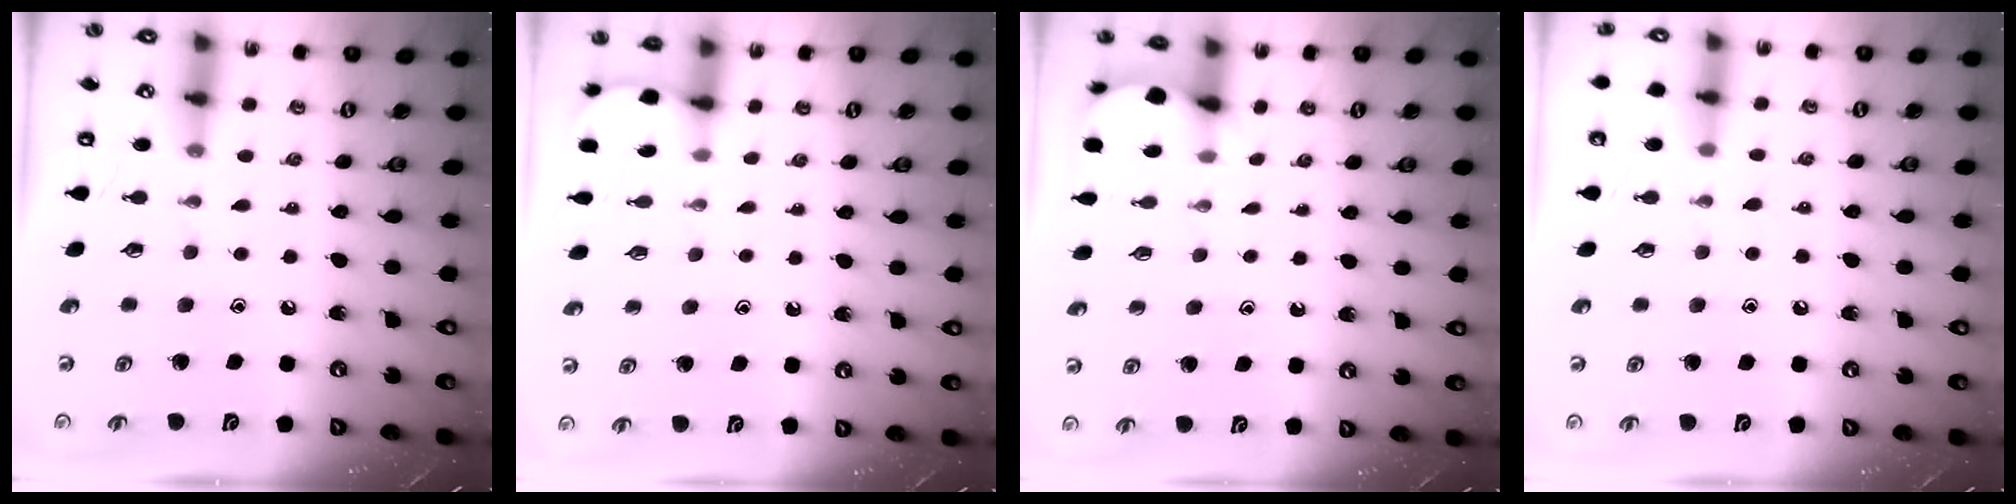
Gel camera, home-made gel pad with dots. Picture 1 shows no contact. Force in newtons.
{"total": 1.7, "press": 1.6, "slide": 0.2}
{"total": 2.8, "press": 2.8, "slide": 0.3}
{"total": 6.7, "press": 6.7, "slide": 0.9}